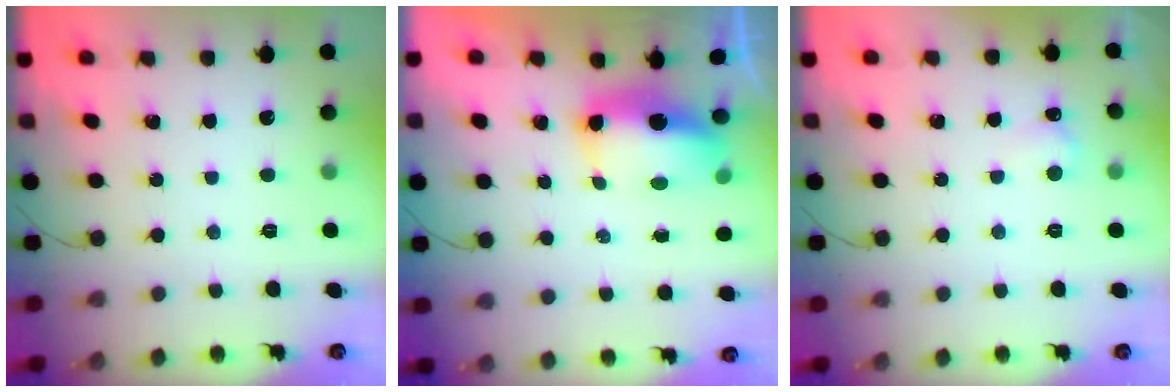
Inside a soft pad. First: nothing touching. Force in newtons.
{"total": 8.5, "press": 8.3, "slide": 1.7}
{"total": 4.8, "press": 4.6, "slide": 1.2}